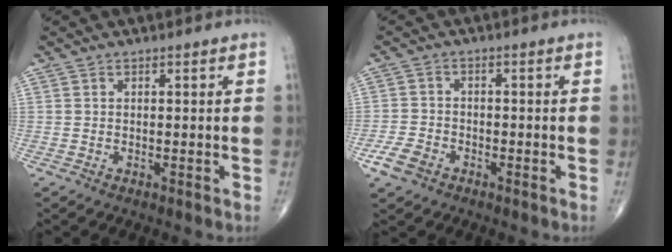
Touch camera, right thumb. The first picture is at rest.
{"total": 4.5, "force": [-2.6, 2.9, 2.2], "torque": [-0.044, 0.012, -0.048]}